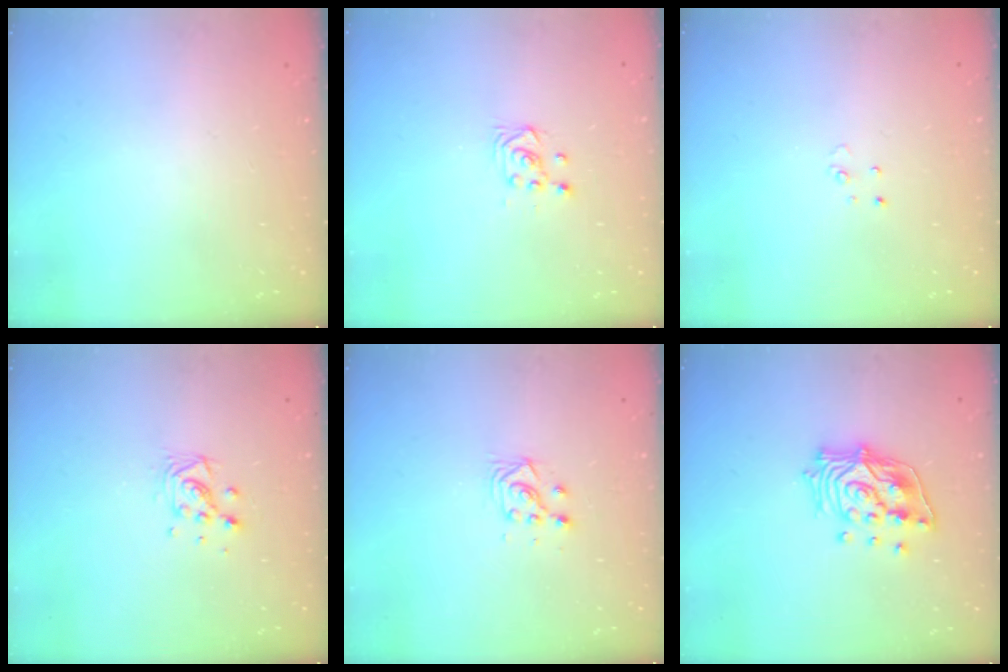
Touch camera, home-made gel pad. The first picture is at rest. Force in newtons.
{"total": 3.7, "press": 3.5, "slide": 1.1}
{"total": 2.5, "press": 2.5, "slide": 0.2}
{"total": 7.7, "press": 7.3, "slide": 2.4}
{"total": 3.5, "press": 3.4, "slide": 0.9}
{"total": 14.9, "press": 14.8, "slide": 2.2}